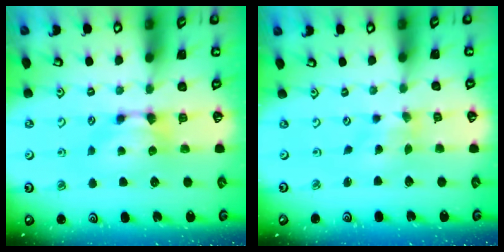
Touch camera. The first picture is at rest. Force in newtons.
{"total": 2.6, "press": 2.4, "slide": 0.9}